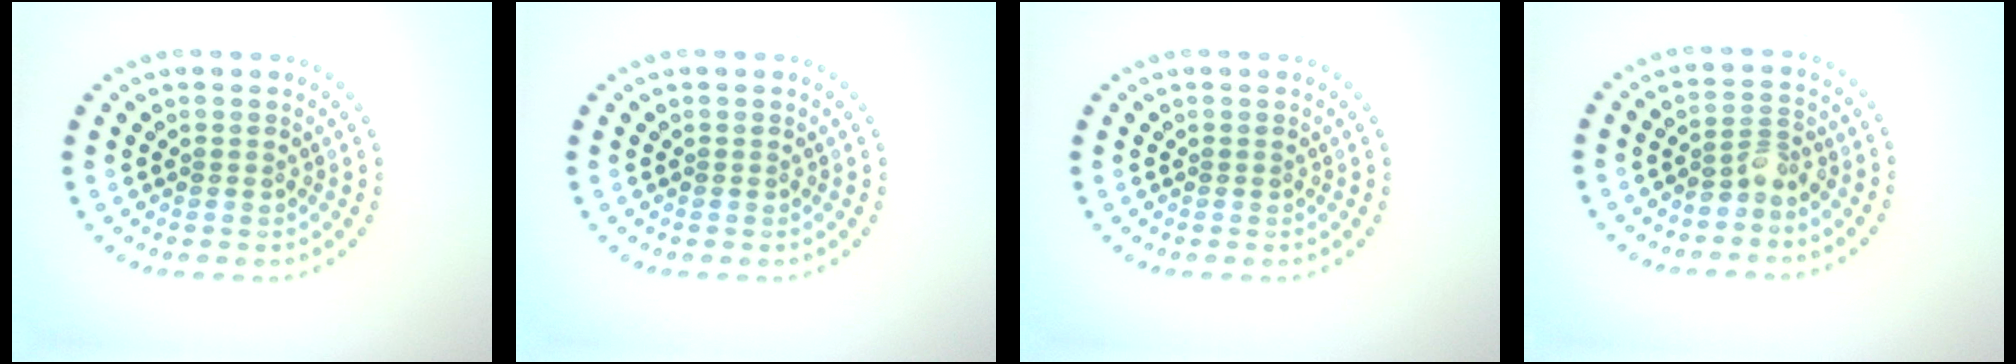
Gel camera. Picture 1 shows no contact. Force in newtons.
{"total": 0.0}
{"total": 0.0}
{"total": 2.2, "press": 1.7, "slide": 1.4}